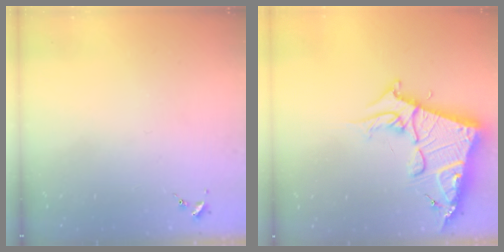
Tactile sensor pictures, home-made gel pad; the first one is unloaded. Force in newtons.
{"total": 18.5, "press": 18.4, "slide": 1.8}